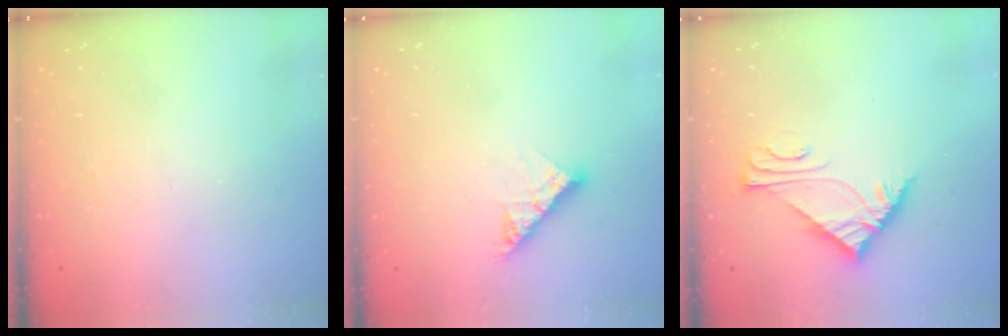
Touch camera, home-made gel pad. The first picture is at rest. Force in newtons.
{"total": 8.6, "press": 8.5, "slide": 0.9}
{"total": 6.0, "press": 6.0, "slide": 0.7}